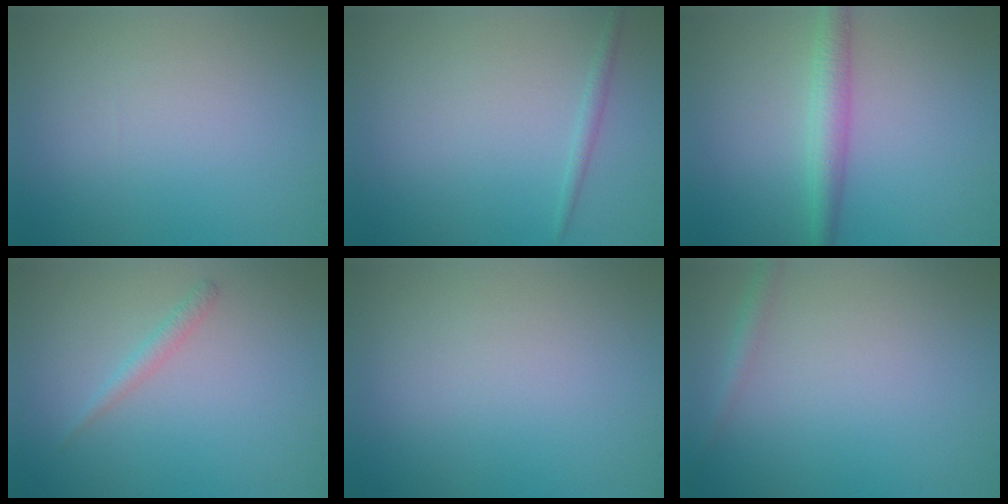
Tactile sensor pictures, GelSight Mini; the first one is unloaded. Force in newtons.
{"total": 0.9, "press": 0.9, "slide": 0.0}
{"total": 2.8, "press": 2.8, "slide": 0.1}
{"total": 1.2, "press": 1.2, "slide": 0.1}
{"total": 0.0}
{"total": 1.3, "press": 1.2, "slide": 0.1}